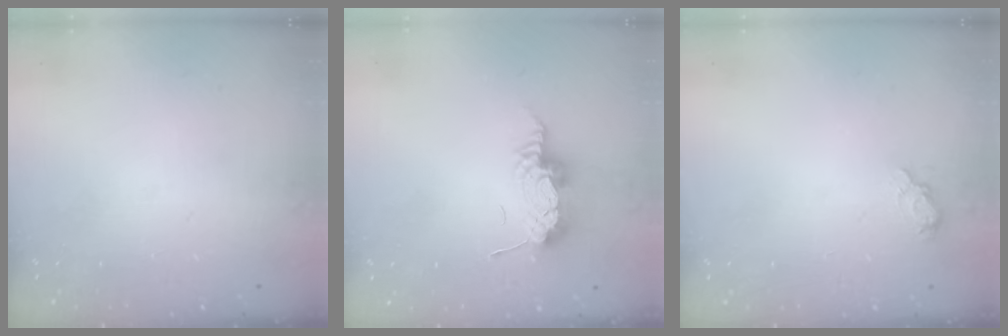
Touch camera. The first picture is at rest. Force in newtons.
{"total": 16.0, "press": 11.4, "slide": 11.2}
{"total": 6.2, "press": 5.9, "slide": 1.9}